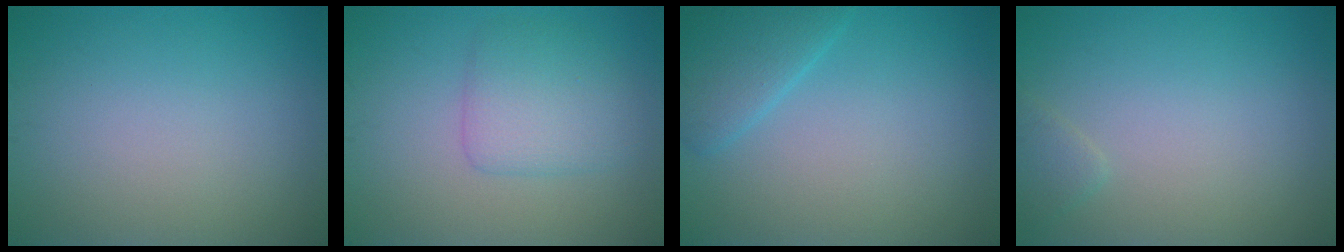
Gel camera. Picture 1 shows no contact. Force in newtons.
{"total": 3.5, "press": 3.5, "slide": 0.1}
{"total": 3.0, "press": 3.0, "slide": 0.2}
{"total": 1.0, "press": 1.0, "slide": 0.0}